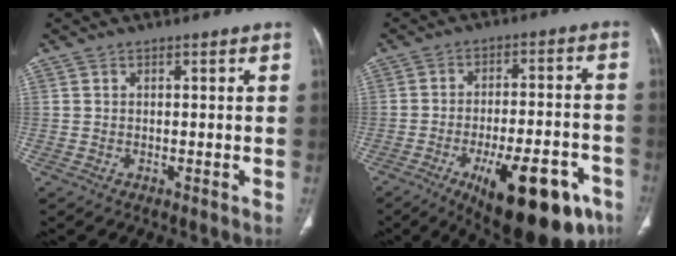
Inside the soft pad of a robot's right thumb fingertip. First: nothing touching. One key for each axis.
{"total": 21.0, "fx": -10.7, "fy": 8.0, "fz": 16.2, "tx": -0.177, "ty": 0.047, "tz": -0.144}